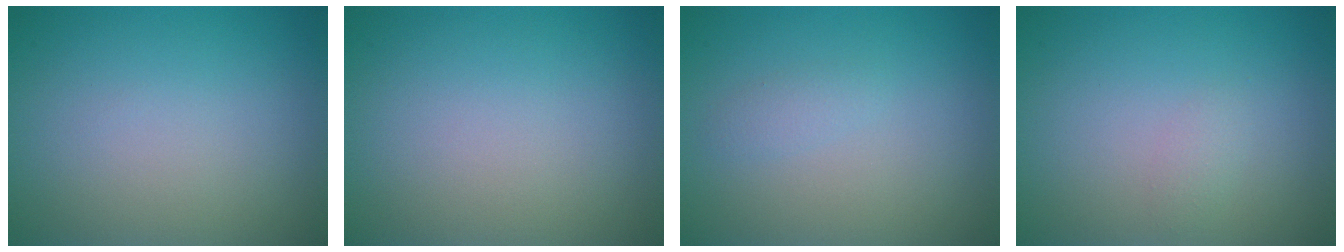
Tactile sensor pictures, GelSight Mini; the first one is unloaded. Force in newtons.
{"total": 0.0}
{"total": 0.8, "press": 0.8, "slide": 0.1}
{"total": 0.8, "press": 0.8, "slide": 0.0}